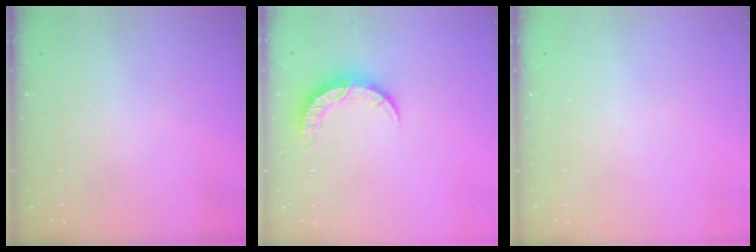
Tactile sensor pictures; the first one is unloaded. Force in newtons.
{"total": 8.7, "press": 8.6, "slide": 0.9}
{"total": 0.0}